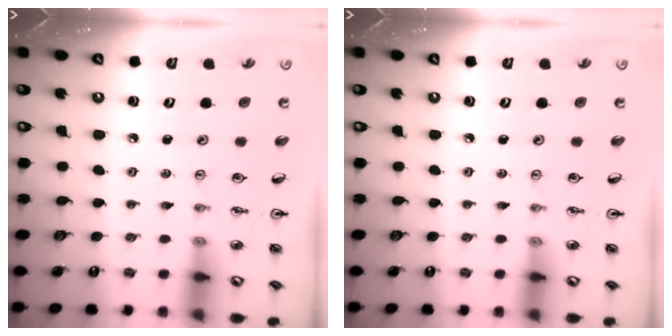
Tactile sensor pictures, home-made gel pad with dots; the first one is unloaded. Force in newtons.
{"total": 0.0}